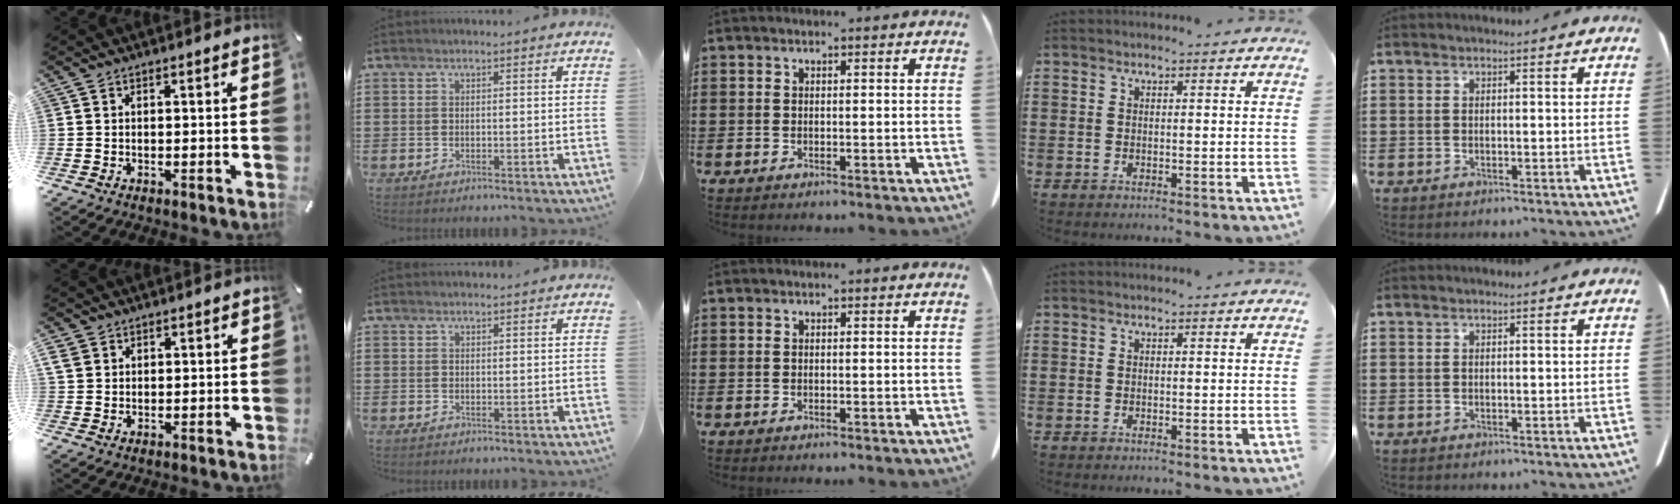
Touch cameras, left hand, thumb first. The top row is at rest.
{"thumb": {"total": 2.9, "force": [1.5, 2.4, 0.8], "torque": [-0.018, 0.003, 0.029]}, "index": {"total": 0.8, "force": [0.7, 0.3, -0.2], "torque": [0.002, 0.001, 0.014]}}